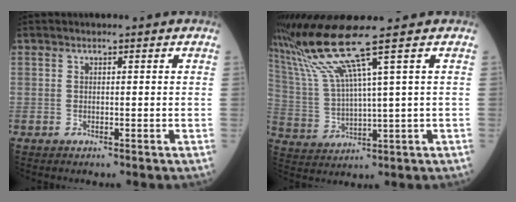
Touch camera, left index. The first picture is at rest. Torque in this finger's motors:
{"motor_torque": [0.17, -0.31, 0.99, 0.21]}